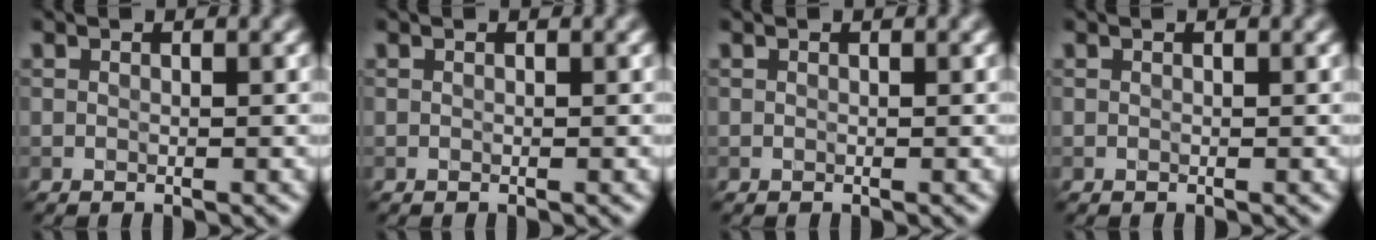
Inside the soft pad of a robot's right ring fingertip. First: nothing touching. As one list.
[{"total": 0.0}, {"total": 0.0}, {"total": 0.0}]